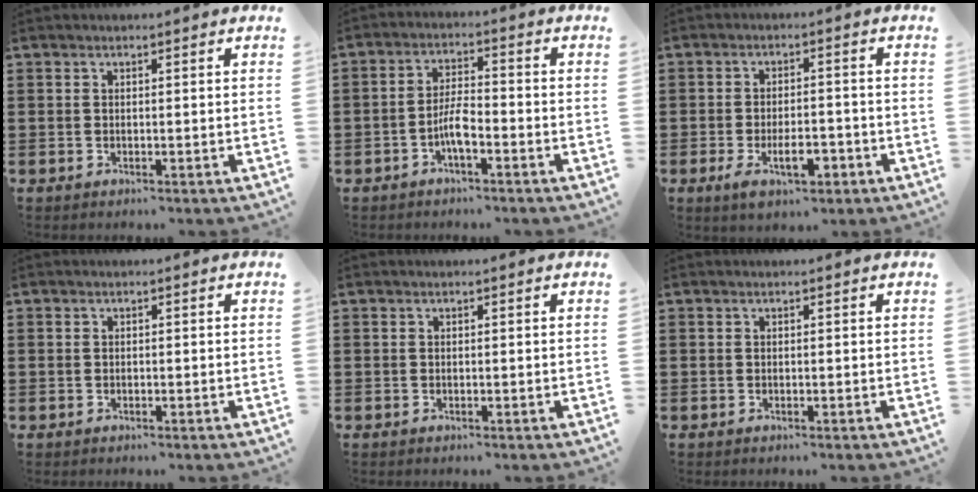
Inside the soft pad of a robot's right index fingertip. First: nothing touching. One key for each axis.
{"total": 4.7, "fx": -2.1, "fy": 1.4, "fz": 3.9, "tx": -0.090, "ty": 0.002, "tz": -0.045}
{"total": 6.2, "fx": -2.7, "fy": 2.9, "fz": 4.8, "tx": -0.082, "ty": 0.001, "tz": -0.050}
{"total": 0.5, "fx": 0.0, "fy": 0.5, "fz": 0.0, "tx": -0.001, "ty": 0.006, "tz": -0.001}
{"total": 0.0}
{"total": 0.0}